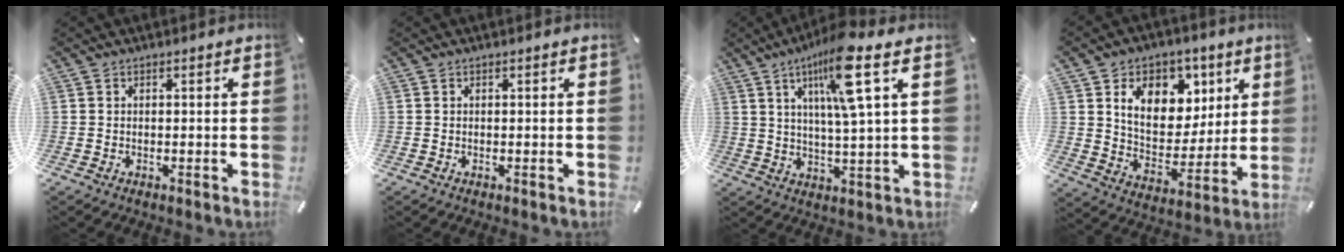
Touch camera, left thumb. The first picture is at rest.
{"total": 0.0}
{"total": 13.2, "force": [6.3, 2.0, 11.5], "torque": [-0.198, -0.015, 0.100]}
{"total": 14.2, "force": [6.9, 10.6, 6.6], "torque": [-0.101, -0.036, 0.126]}